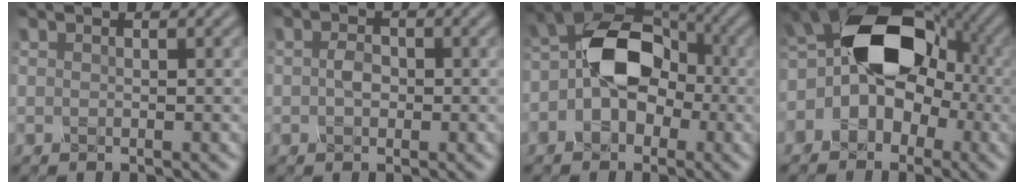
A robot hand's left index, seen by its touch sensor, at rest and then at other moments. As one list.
[{"total": 1.6, "force": [-0.2, 1.1, 1.2], "torque": [-0.024, 0.002, -0.007]}, {"total": 8.0, "force": [-1.3, 5.6, 5.5], "torque": [-0.068, 0.009, -0.038]}, {"total": 12.2, "force": [-0.7, 8.5, 8.7], "torque": [-0.089, 0.024, -0.047]}]